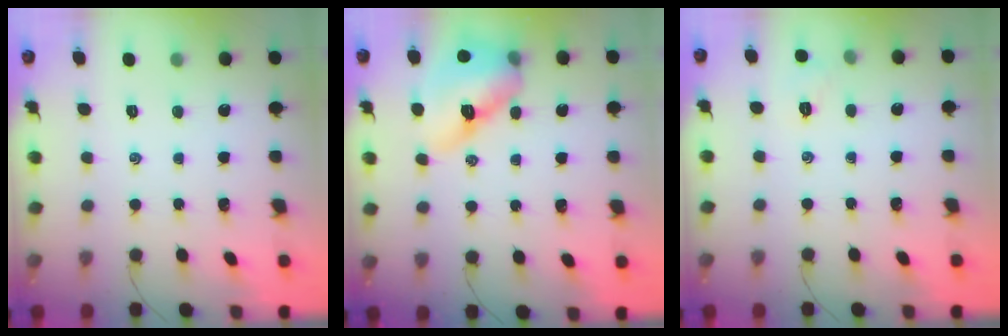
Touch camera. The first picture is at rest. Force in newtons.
{"total": 12.5, "press": 11.9, "slide": 3.7}
{"total": 4.7, "press": 4.5, "slide": 1.4}